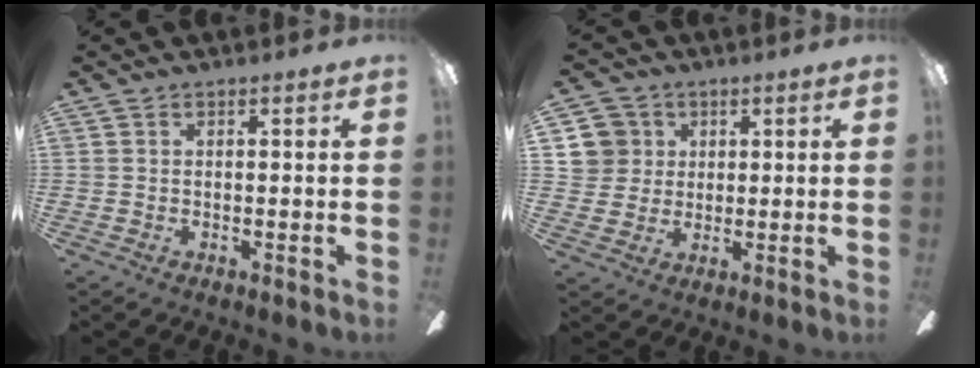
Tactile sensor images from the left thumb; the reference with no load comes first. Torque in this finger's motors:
{"motor_torque": [0.46, 0.37, 0.18, -0.10, 0.00]}